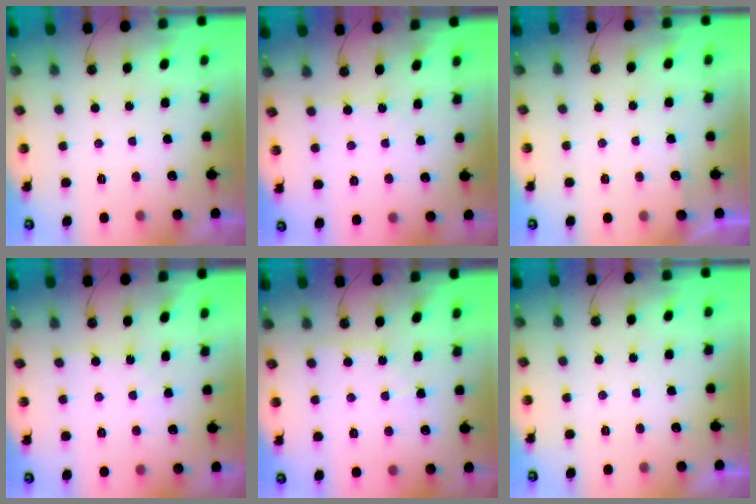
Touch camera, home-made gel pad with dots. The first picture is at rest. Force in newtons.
{"total": 1.5, "press": 1.5, "slide": 0.2}
{"total": 3.2, "press": 3.2, "slide": 0.4}
{"total": 3.0, "press": 2.9, "slide": 0.4}
{"total": 3.5, "press": 3.4, "slide": 0.4}
{"total": 0.0}